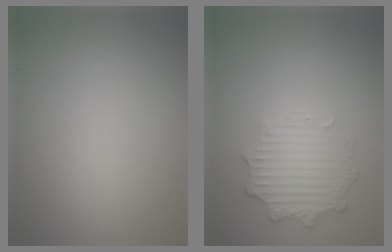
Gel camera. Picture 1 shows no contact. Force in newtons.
{"total": 2.9, "press": 2.4, "slide": 1.6}